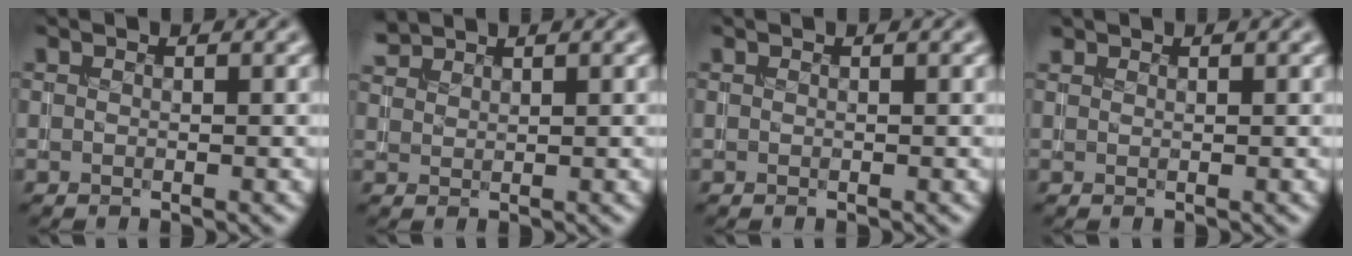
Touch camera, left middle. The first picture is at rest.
{"total": 1.8, "force": [1.7, 0.2, 0.2], "torque": [-0.006, 0.006, 0.040]}
{"total": 0.0}
{"total": 0.6, "force": [0.6, 0.2, 0.0], "torque": [0.002, 0.001, 0.014]}